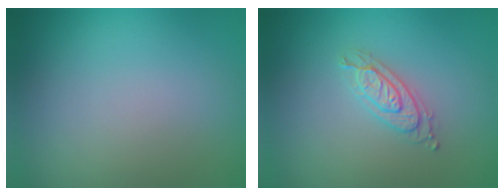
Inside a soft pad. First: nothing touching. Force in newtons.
{"total": 2.4, "press": 2.2, "slide": 0.9}